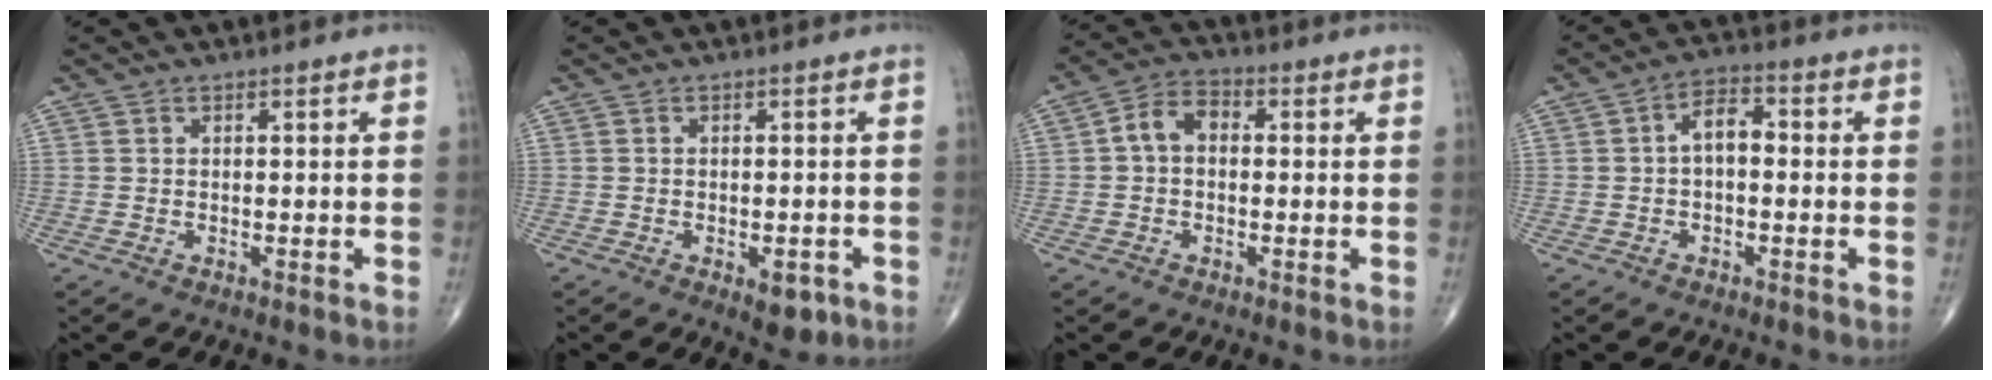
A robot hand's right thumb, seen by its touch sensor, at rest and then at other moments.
{"total": 4.1, "force": [-1.8, 2.0, 3.1], "torque": [-0.026, 0.004, -0.016]}
{"total": 5.6, "force": [0.1, 4.0, 4.0], "torque": [-0.062, 0.023, -0.009]}
{"total": 5.2, "force": [-0.2, 3.0, 4.2], "torque": [-0.060, 0.022, -0.014]}